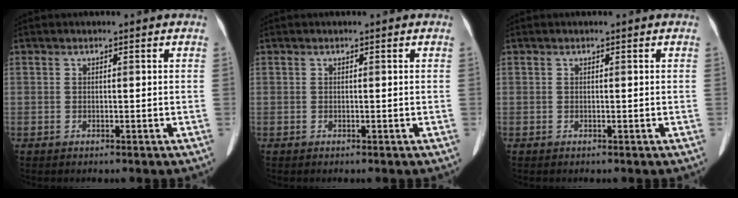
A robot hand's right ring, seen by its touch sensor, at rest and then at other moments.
{"total": 0.0}
{"total": 0.0}